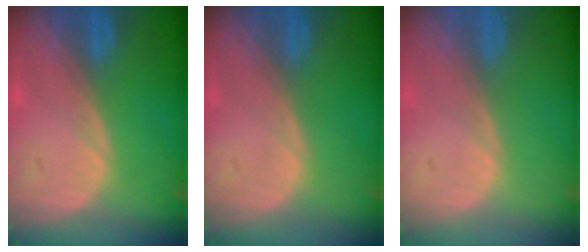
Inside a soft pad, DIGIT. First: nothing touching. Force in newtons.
{"total": 0.0}
{"total": 0.0}